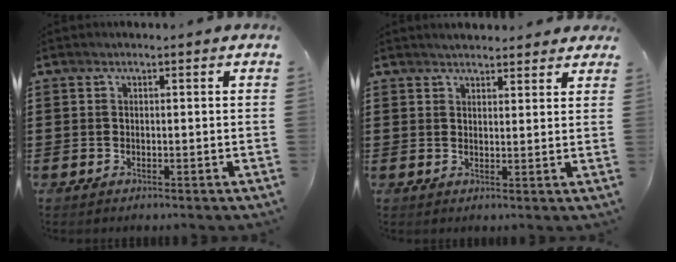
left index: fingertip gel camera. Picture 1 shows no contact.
{"total": 2.2, "force": [2.2, 0.3, 0.0], "torque": [-0.005, 0.001, 0.042]}